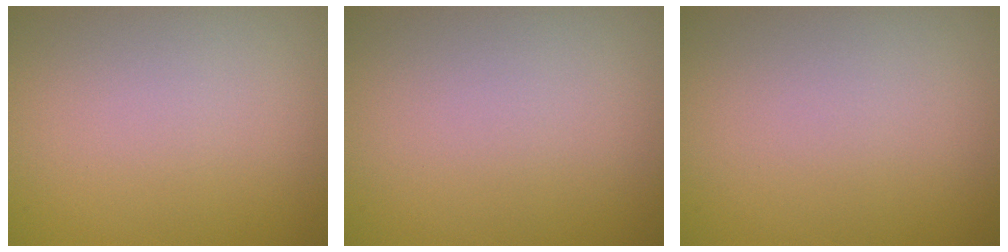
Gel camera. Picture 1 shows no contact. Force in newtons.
{"total": 0.0}
{"total": 0.0}